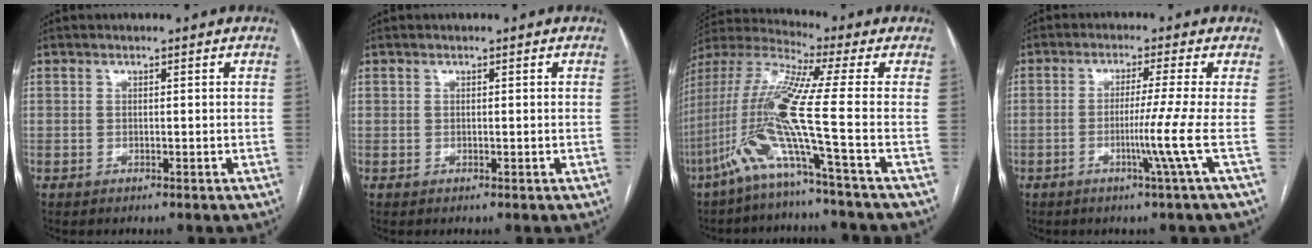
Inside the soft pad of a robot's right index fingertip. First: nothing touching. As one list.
[{"total": 0.0}, {"total": 14.8, "force": [-5.9, -2.5, 13.4], "torque": [-0.289, -0.005, -0.124]}, {"total": 5.8, "force": [-1.7, -2.7, 4.9], "torque": [-0.086, -0.014, -0.033]}]